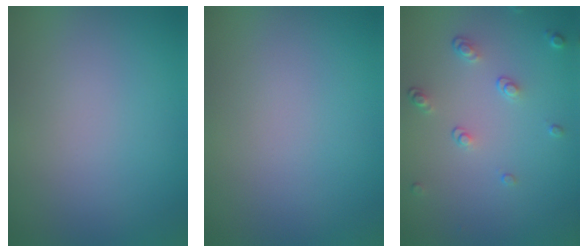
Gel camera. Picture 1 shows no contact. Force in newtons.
{"total": 0.0}
{"total": 1.8, "press": 1.3, "slide": 1.2}